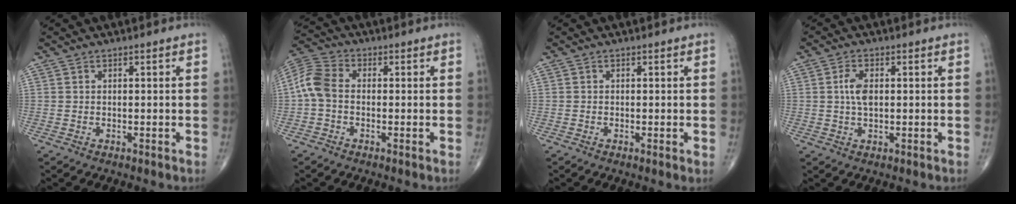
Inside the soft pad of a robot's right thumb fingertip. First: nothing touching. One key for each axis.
{"total": 6.9, "fx": -0.6, "fy": 4.7, "fz": 5.0, "tx": -0.104, "ty": 0.018, "tz": -0.027}
{"total": 0.8, "fx": -0.1, "fy": 0.1, "fz": 0.7, "tx": -0.016, "ty": -0.003, "tz": -0.004}
{"total": 4.0, "fx": 0.4, "fy": 2.1, "fz": 3.4, "tx": -0.070, "ty": 0.002, "tz": 0.006}